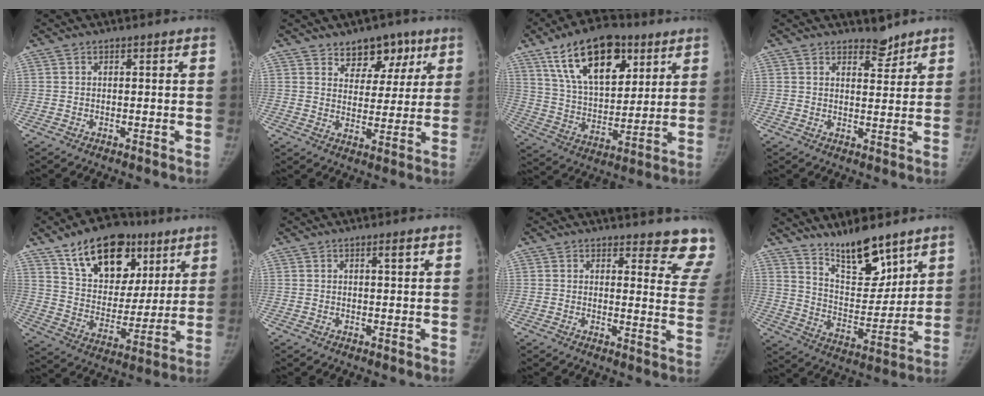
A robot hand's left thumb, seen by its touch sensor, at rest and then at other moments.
{"total": 9.2, "force": [5.7, 6.0, 3.9], "torque": [-0.008, -0.026, 0.087]}
{"total": 20.4, "force": [10.9, 10.8, 13.5], "torque": [-0.182, -0.035, 0.191]}
{"total": 3.4, "force": [3.0, 1.4, 0.8], "torque": [0.007, -0.024, 0.047]}
{"total": 21.3, "force": [11.9, 13.0, 12.0], "torque": [-0.143, -0.034, 0.200]}
{"total": 1.8, "force": [0.9, 0.3, 1.5], "torque": [-0.020, -0.003, 0.014]}
{"total": 10.9, "force": [10.5, 2.6, 1.9], "torque": [0.024, -0.101, 0.084]}
{"total": 13.7, "force": [10.4, 4.8, 7.4], "torque": [-0.079, -0.081, 0.190]}